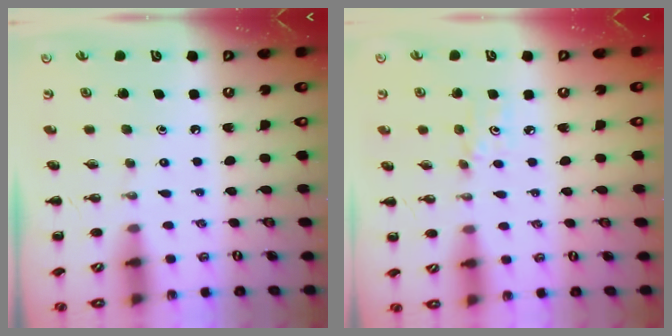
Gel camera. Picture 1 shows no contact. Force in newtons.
{"total": 3.0, "press": 2.8, "slide": 1.1}